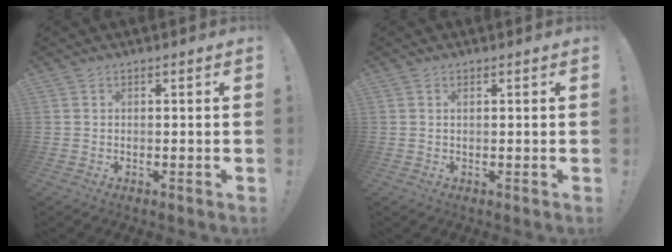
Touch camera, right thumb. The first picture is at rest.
{"total": 1.0, "force": [0.5, 0.1, 0.8], "torque": [-0.010, -0.003, 0.007]}